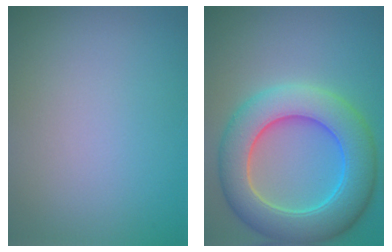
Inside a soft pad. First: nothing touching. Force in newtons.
{"total": 9.4, "press": 9.4, "slide": 0.3}